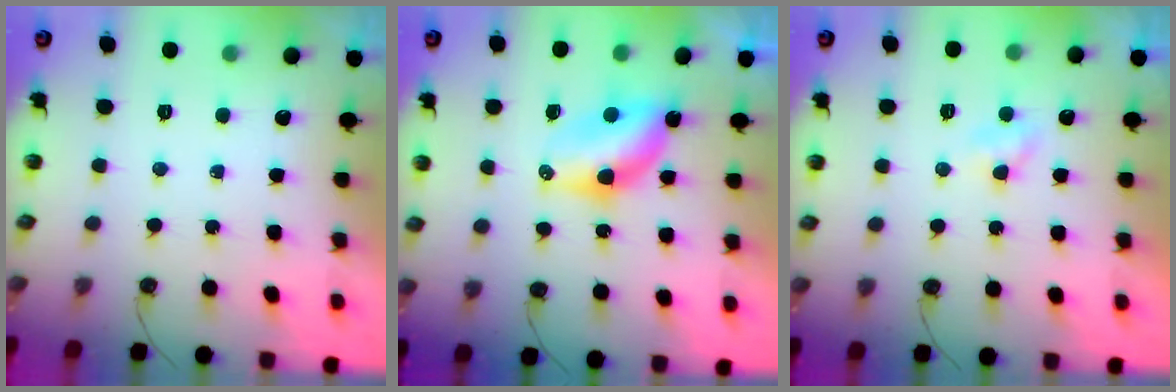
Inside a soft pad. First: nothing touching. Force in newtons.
{"total": 6.5, "press": 6.5, "slide": 0.2}
{"total": 3.8, "press": 3.7, "slide": 0.7}